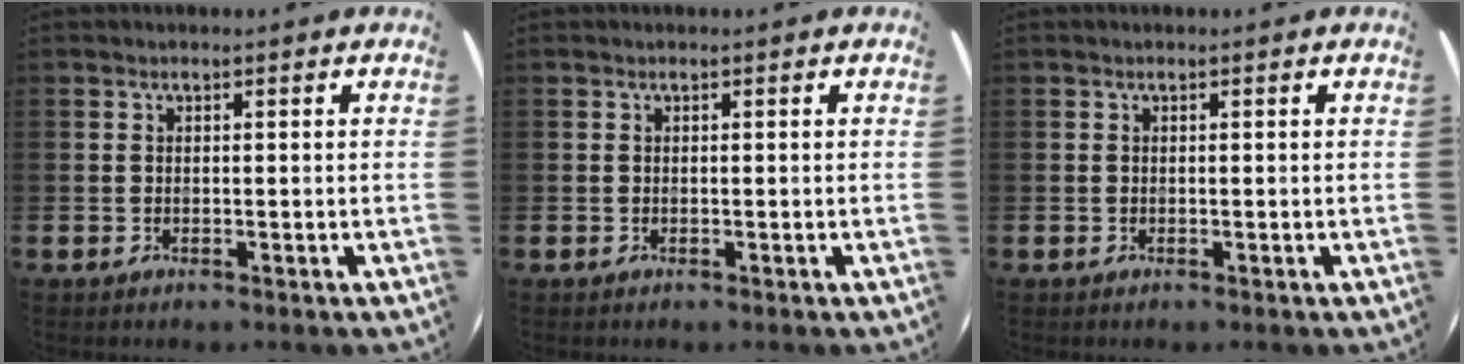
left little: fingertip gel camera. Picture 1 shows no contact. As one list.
[{"total": 0.0}, {"total": 0.0}]